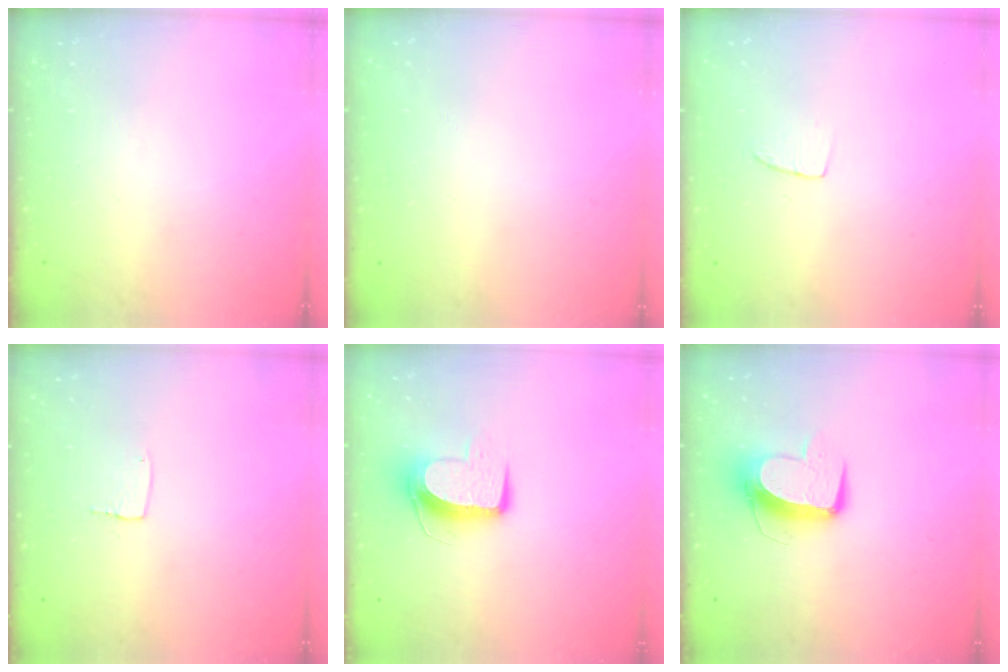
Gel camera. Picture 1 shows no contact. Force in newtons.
{"total": 0.0}
{"total": 3.3, "press": 3.3, "slide": 0.2}
{"total": 3.8, "press": 3.8, "slide": 0.1}
{"total": 10.1, "press": 10.1, "slide": 0.5}
{"total": 10.4, "press": 10.3, "slide": 1.0}